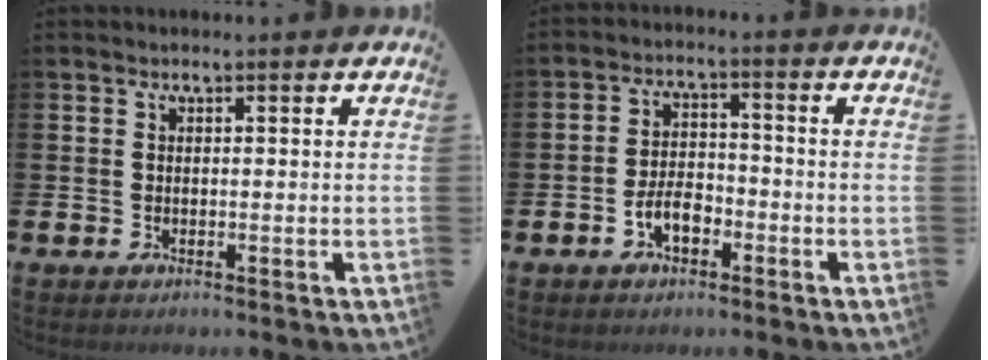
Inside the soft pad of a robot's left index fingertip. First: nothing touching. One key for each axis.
{"total": 4.1, "fx": -2.1, "fy": 2.2, "fz": 2.8, "tx": -0.041, "ty": 0.006, "tz": -0.042}